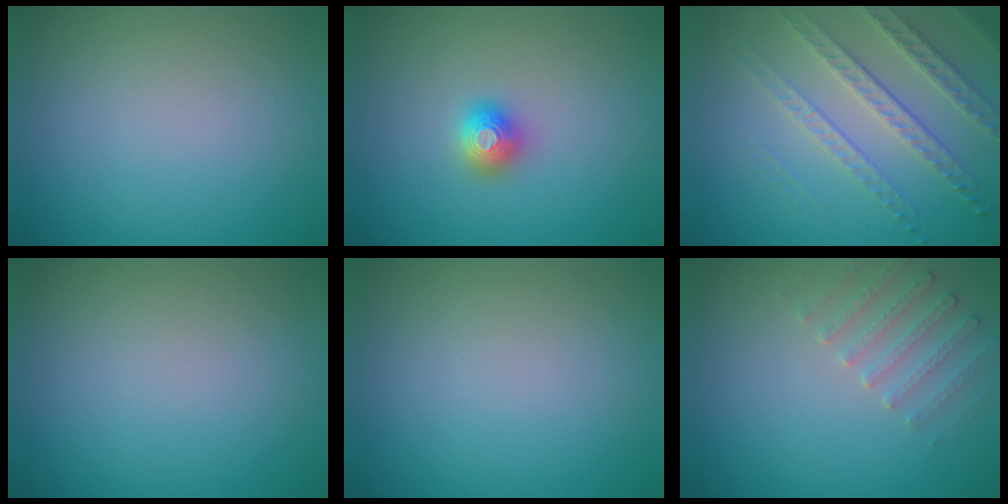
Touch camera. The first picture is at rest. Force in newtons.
{"total": 2.0, "press": 2.0, "slide": 0.2}
{"total": 4.0, "press": 3.7, "slide": 1.6}
{"total": 0.0}
{"total": 0.0}
{"total": 2.3, "press": 2.2, "slide": 0.6}